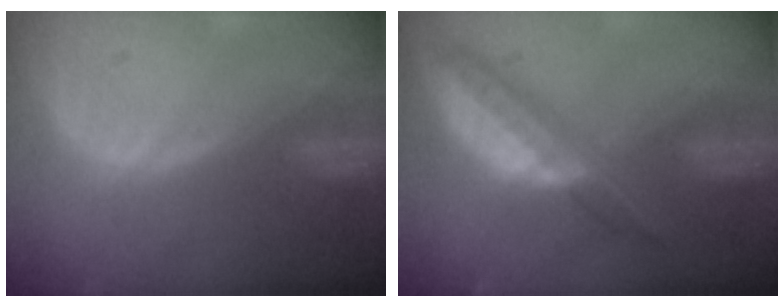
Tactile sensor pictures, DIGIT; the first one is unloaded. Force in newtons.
{"total": 6.5, "press": 5.7, "slide": 3.1}